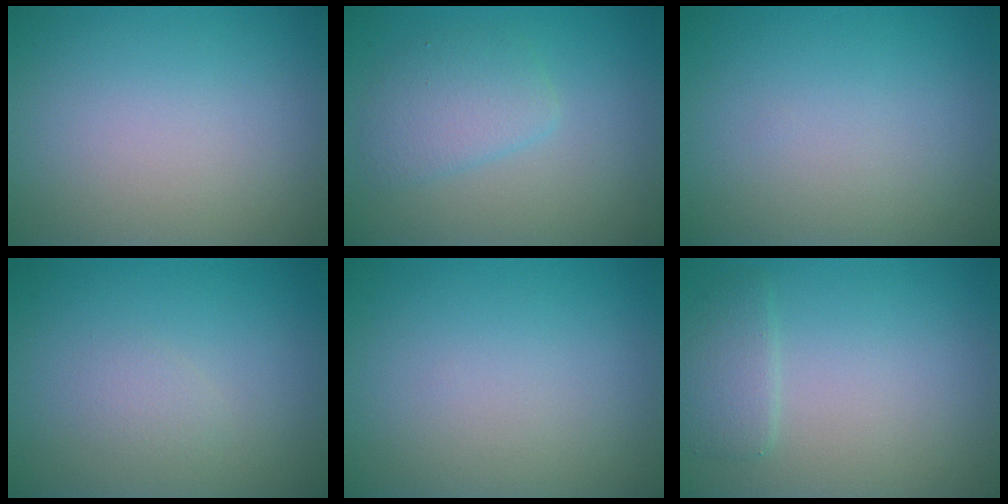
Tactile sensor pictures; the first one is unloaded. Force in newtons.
{"total": 2.9, "press": 2.9, "slide": 0.1}
{"total": 0.0}
{"total": 1.0, "press": 1.0, "slide": 0.0}
{"total": 0.0}
{"total": 2.0, "press": 2.0, "slide": 0.1}